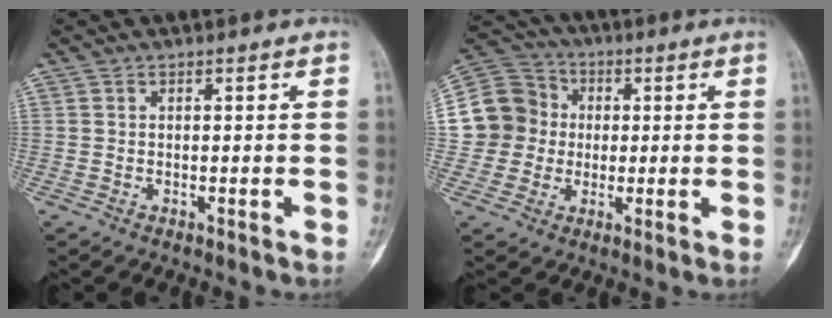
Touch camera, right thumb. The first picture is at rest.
{"total": 12.5, "force": [0.0, 12.0, 3.4], "torque": [-0.042, 0.030, -0.002]}